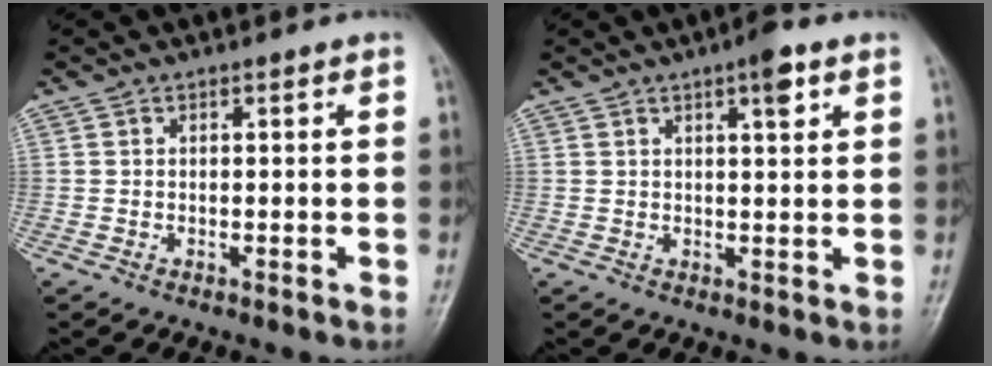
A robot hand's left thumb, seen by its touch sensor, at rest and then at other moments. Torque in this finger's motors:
{"motor_torque": [0.56, 0.47, 0.34, -0.48, 0.02]}